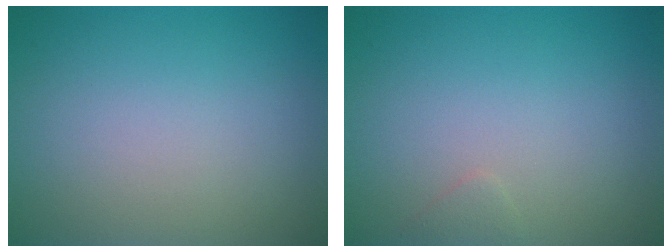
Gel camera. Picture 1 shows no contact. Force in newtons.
{"total": 0.6, "press": 0.6, "slide": 0.0}